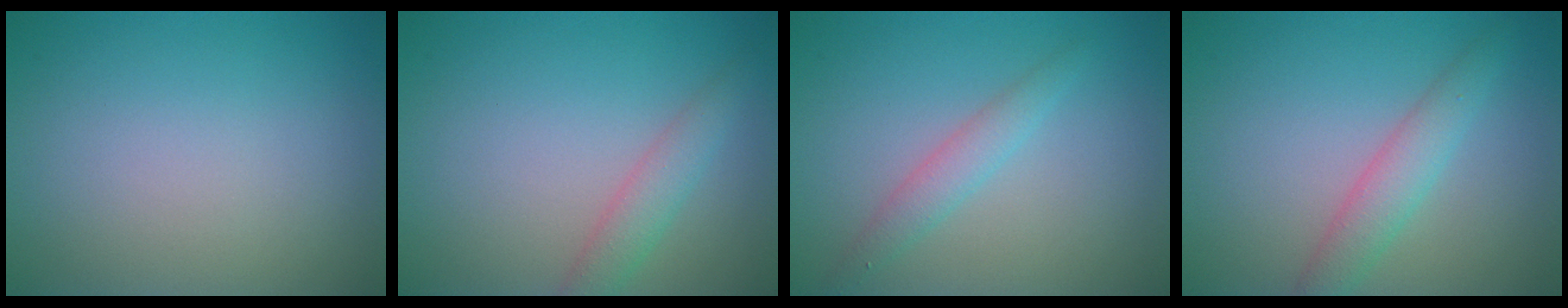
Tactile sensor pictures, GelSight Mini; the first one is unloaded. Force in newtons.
{"total": 2.2, "press": 2.2, "slide": 0.1}
{"total": 1.9, "press": 1.9, "slide": 0.1}
{"total": 2.9, "press": 2.9, "slide": 0.1}